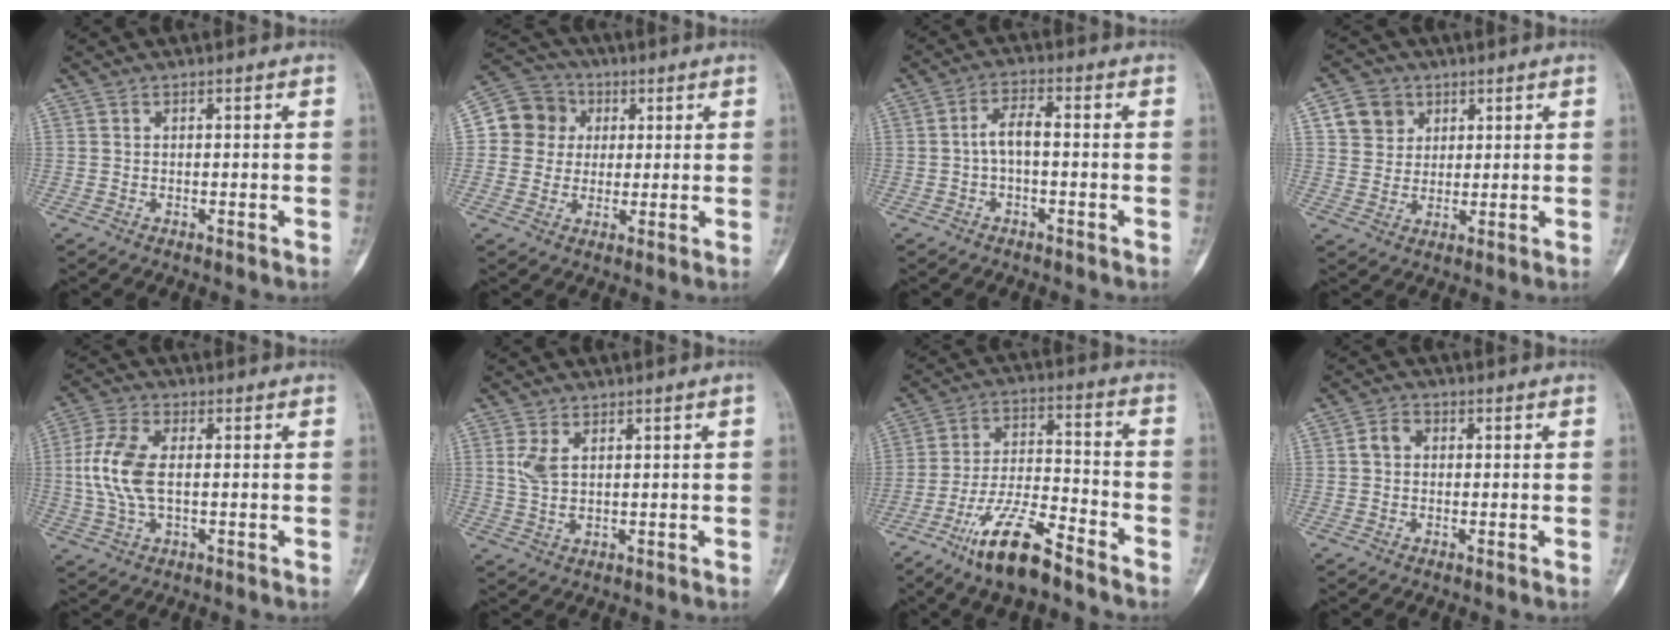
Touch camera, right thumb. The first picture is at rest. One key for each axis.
{"total": 9.7, "fx": 1.6, "fy": 9.2, "fz": 2.7, "tx": -0.021, "ty": 0.012, "tz": 0.018}
{"total": 4.1, "fx": -0.6, "fy": 1.8, "fz": 3.7, "tx": -0.068, "ty": 0.022, "tz": -0.017}
{"total": 6.8, "fx": 2.9, "fy": 5.8, "fz": 2.0, "tx": -0.007, "ty": -0.007, "tz": 0.051}
{"total": 9.6, "fx": 0.3, "fy": 5.0, "fz": 8.2, "tx": -0.190, "ty": 0.009, "tz": 0.005}
{"total": 4.2, "fx": 1.3, "fy": 1.3, "fz": 3.7, "tx": -0.086, "ty": -0.004, "tz": 0.035}
{"total": 14.1, "fx": -9.7, "fy": 3.9, "fz": 9.4, "tx": -0.176, "ty": 0.063, "tz": -0.180}
{"total": 2.7, "fx": 0.2, "fy": 2.2, "fz": 1.6, "tx": -0.024, "ty": 0.010, "tz": 0.000}